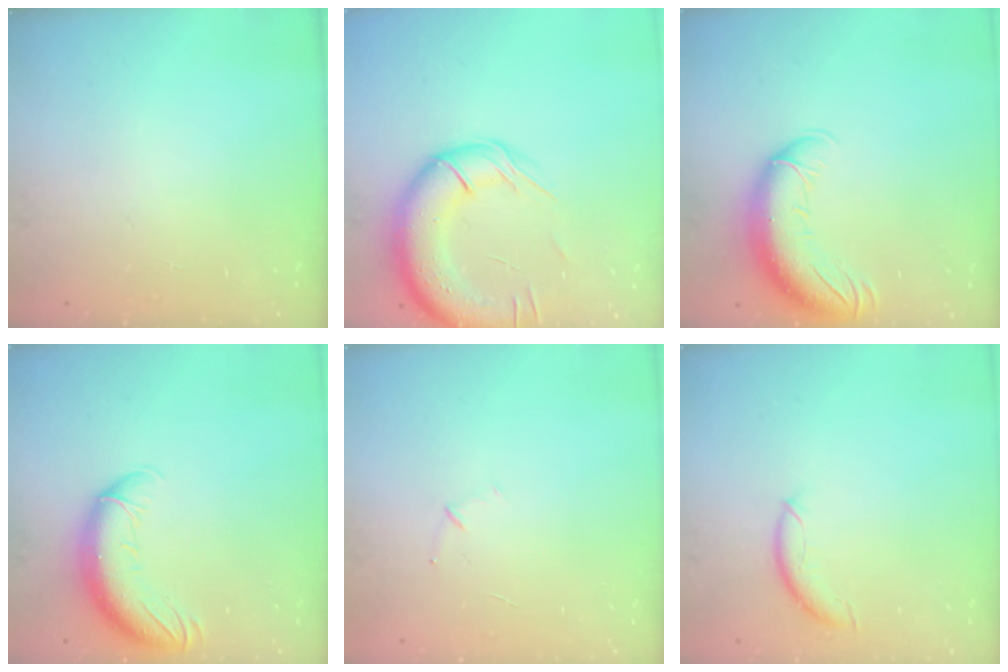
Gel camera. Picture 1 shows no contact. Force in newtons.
{"total": 18.1, "press": 17.7, "slide": 3.6}
{"total": 13.4, "press": 13.0, "slide": 3.1}
{"total": 13.4, "press": 13.0, "slide": 3.2}
{"total": 3.8, "press": 3.7, "slide": 1.0}
{"total": 7.8, "press": 7.8, "slide": 0.5}